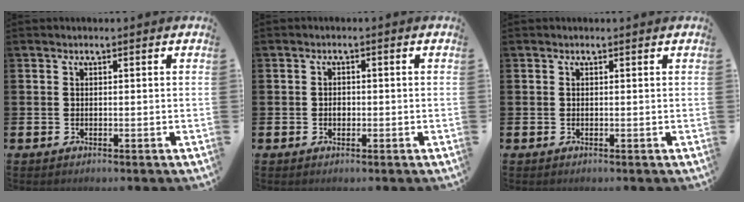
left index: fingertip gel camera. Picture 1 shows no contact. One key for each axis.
{"total": 1.2, "fx": -0.2, "fy": 0.9, "fz": 0.7, "tx": 0.000, "ty": -0.001, "tz": -0.008}
{"total": 0.0}